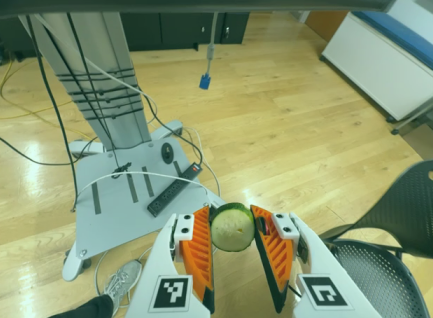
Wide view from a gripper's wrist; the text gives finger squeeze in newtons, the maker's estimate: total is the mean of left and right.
{"total": 7.3, "left": 7.6, "right": 7.1}